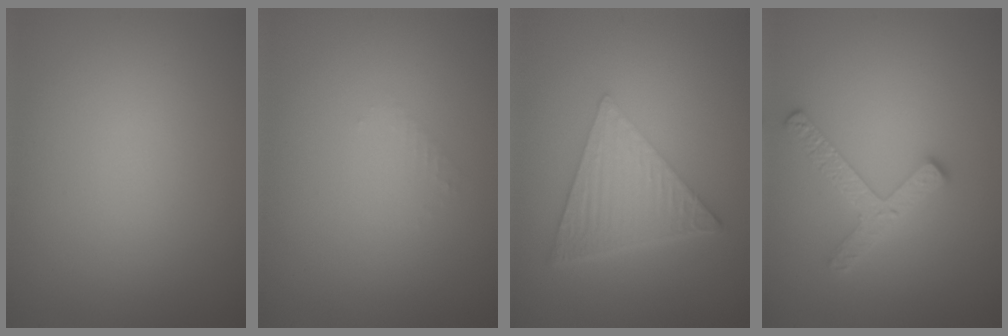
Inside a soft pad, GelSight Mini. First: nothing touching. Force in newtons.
{"total": 0.8, "press": 0.8, "slide": 0.3}
{"total": 6.3, "press": 4.2, "slide": 4.7}
{"total": 2.6, "press": 2.5, "slide": 0.4}